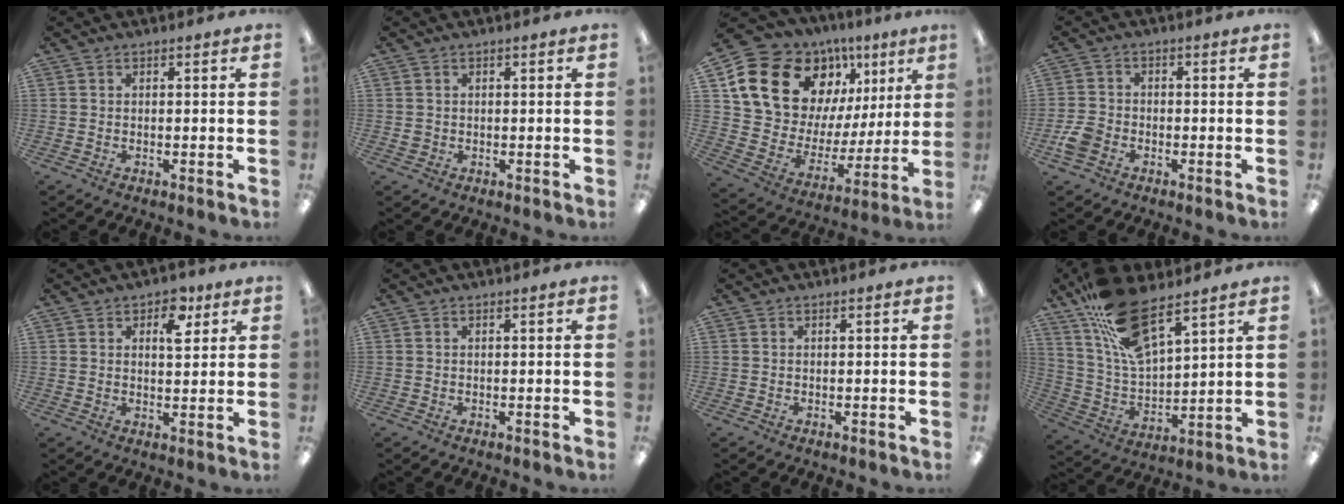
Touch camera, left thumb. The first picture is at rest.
{"total": 1.3, "force": [0.1, 1.3, 0.3], "torque": [-0.006, 0.006, -0.001]}
{"total": 21.2, "force": [11.9, 13.9, 10.7], "torque": [-0.194, -0.049, 0.233]}
{"total": 5.1, "force": [-2.5, 3.5, 2.7], "torque": [-0.051, 0.014, -0.046]}
{"total": 7.0, "force": [3.8, 3.7, 4.6], "torque": [-0.042, -0.014, 0.057]}
{"total": 0.0}
{"total": 0.0}
{"total": 16.2, "force": [11.3, 5.8, 10.0], "torque": [-0.205, -0.047, 0.205]}